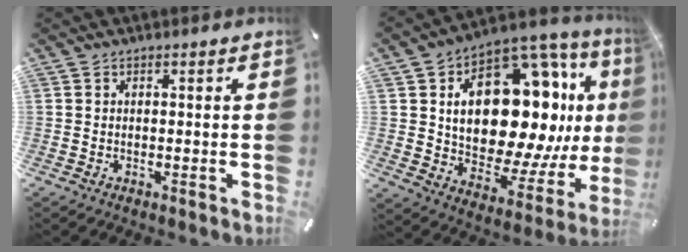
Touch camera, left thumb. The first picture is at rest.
{"total": 25.6, "force": [5.1, 15.2, 19.9], "torque": [-0.335, -0.039, 0.088]}